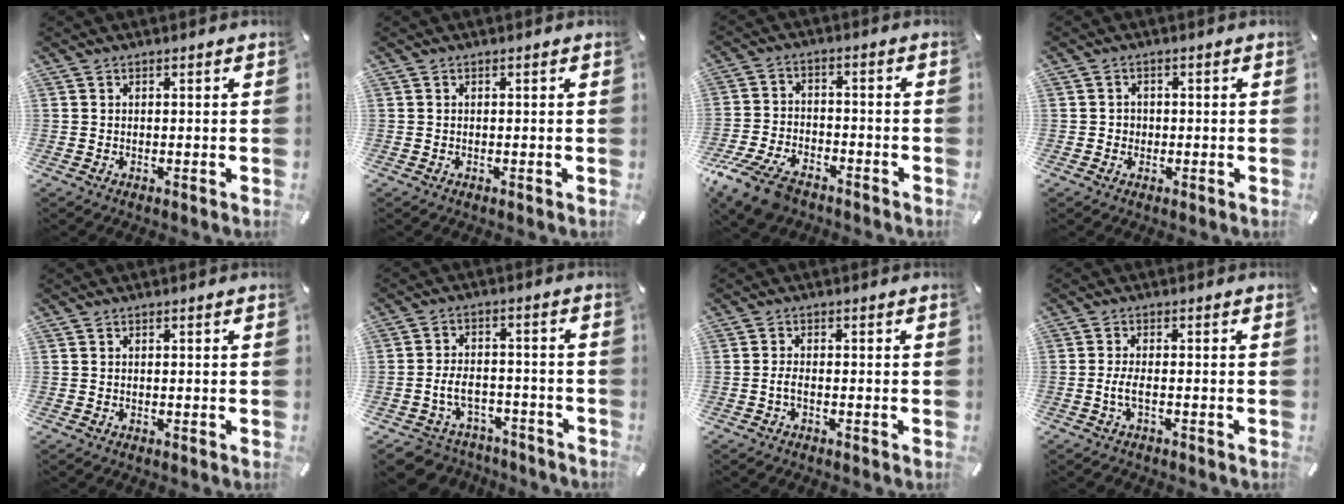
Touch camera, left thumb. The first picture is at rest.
{"total": 0.0}
{"total": 10.5, "force": [-7.6, 5.2, 5.1], "torque": [-0.105, 0.036, -0.143]}
{"total": 2.0, "force": [-0.5, 1.9, 0.5], "torque": [-0.010, 0.007, -0.013]}
{"total": 0.0}
{"total": 7.1, "force": [-2.8, 5.4, 3.5], "torque": [-0.081, 0.018, -0.052]}
{"total": 2.0, "force": [-0.9, 0.7, 1.7], "torque": [-0.036, 0.001, -0.018]}
{"total": 3.5, "force": [-1.1, 0.9, 3.2], "torque": [-0.071, -0.003, -0.023]}